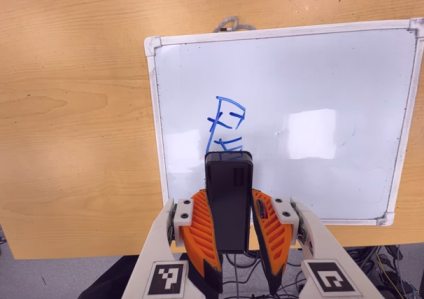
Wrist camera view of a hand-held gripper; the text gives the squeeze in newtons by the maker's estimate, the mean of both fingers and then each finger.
{"total": 8.0, "left": 5.7, "right": 10.2}